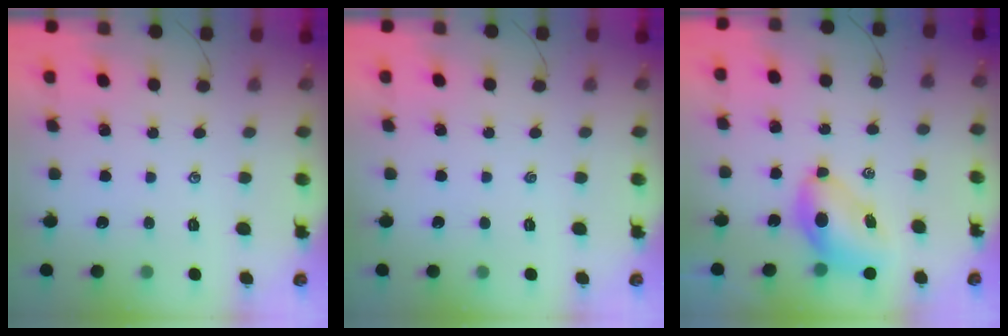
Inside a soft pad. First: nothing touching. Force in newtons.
{"total": 0.0}
{"total": 7.5, "press": 7.4, "slide": 1.0}